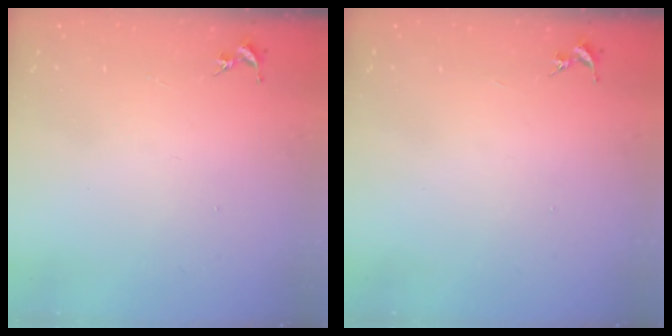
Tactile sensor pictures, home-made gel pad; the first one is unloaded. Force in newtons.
{"total": 0.0}